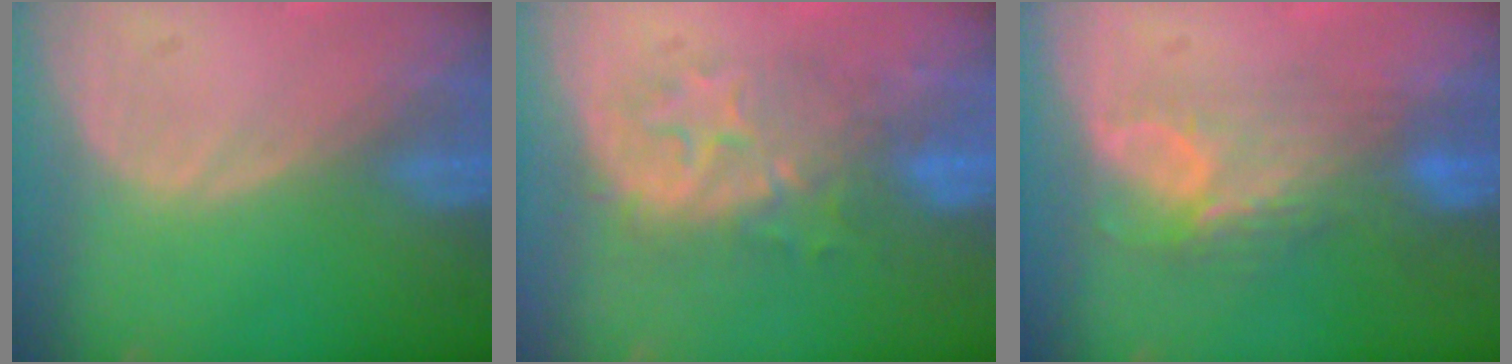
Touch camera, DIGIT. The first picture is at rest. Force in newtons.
{"total": 7.9, "press": 7.8, "slide": 1.3}
{"total": 7.4, "press": 6.4, "slide": 3.7}